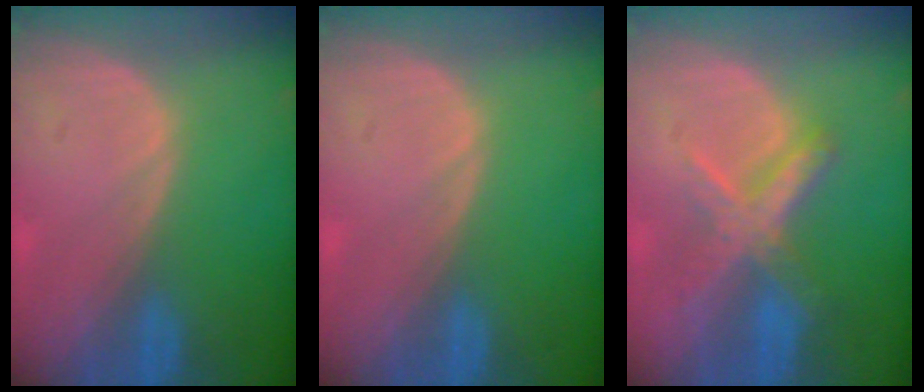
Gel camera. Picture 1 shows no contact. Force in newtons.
{"total": 0.0}
{"total": 7.2, "press": 6.2, "slide": 3.8}